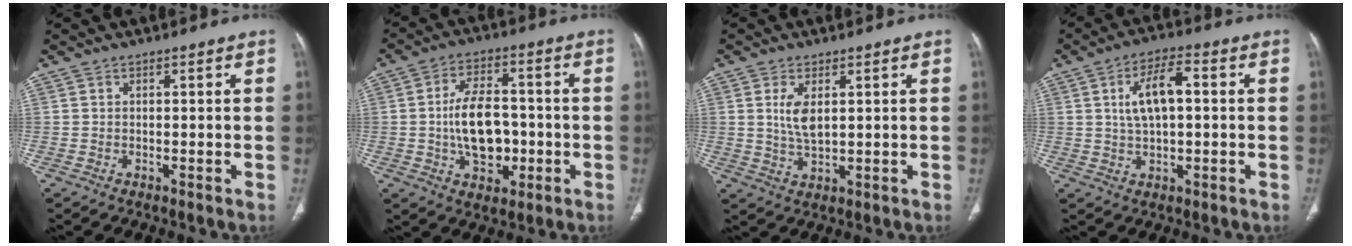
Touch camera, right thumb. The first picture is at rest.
{"total": 11.6, "force": [-1.5, 7.2, 9.0], "torque": [-0.128, 0.020, -0.022]}
{"total": 5.0, "force": [1.3, 2.3, 4.3], "torque": [-0.087, -0.010, 0.034]}
{"total": 8.3, "force": [1.3, 3.6, 7.3], "torque": [-0.132, 0.016, 0.021]}